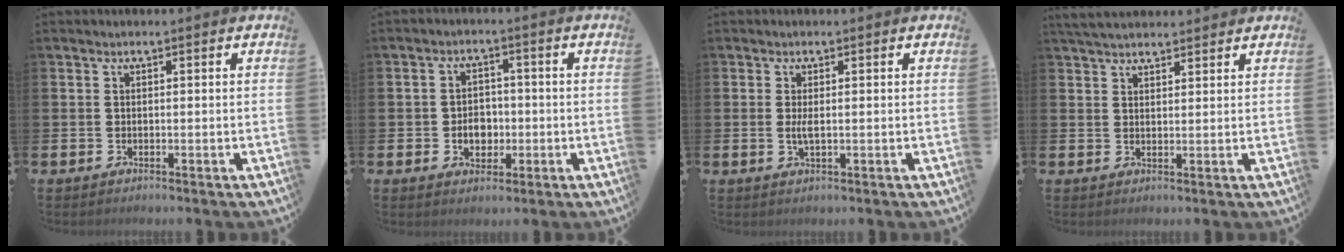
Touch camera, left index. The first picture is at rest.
{"total": 3.7, "force": [-0.7, 3.0, 2.1], "torque": [-0.027, -0.001, -0.021]}
{"total": 1.7, "force": [0.1, 0.5, 1.6], "torque": [-0.026, -0.001, 0.000]}
{"total": 3.9, "force": [3.6, 1.0, 0.9], "torque": [-0.022, -0.010, 0.067]}